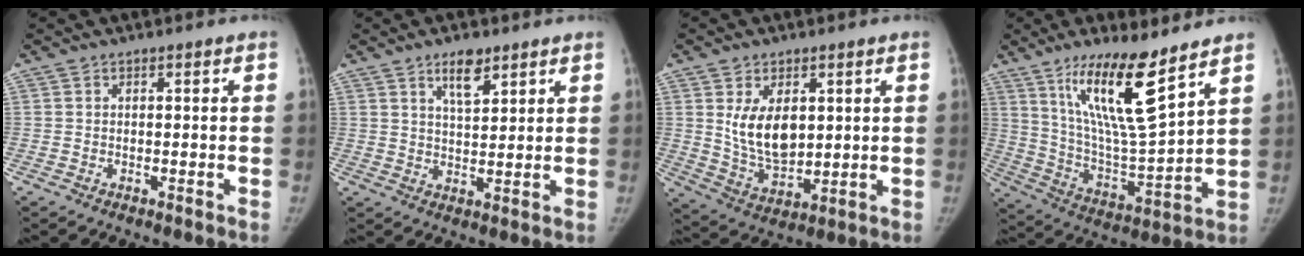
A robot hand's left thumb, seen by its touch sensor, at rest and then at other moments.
{"total": 5.9, "force": [3.8, 2.3, 3.9], "torque": [-0.051, -0.026, 0.064]}
{"total": 10.6, "force": [2.6, 6.4, 8.1], "torque": [-0.117, -0.024, 0.065]}
{"total": 17.9, "force": [11.0, 2.8, 13.8], "torque": [-0.231, -0.072, 0.210]}